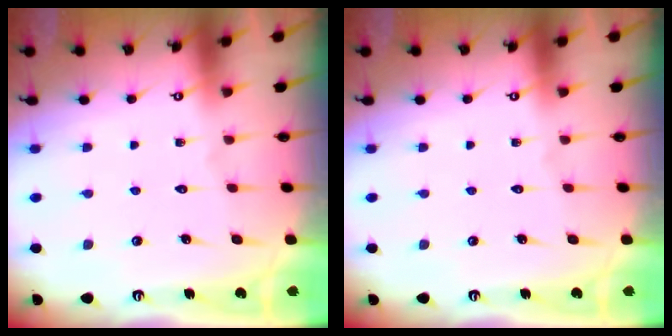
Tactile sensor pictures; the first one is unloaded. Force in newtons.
{"total": 0.0}